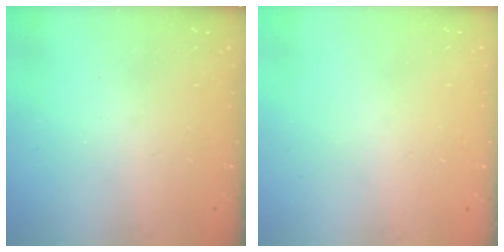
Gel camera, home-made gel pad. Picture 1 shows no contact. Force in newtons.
{"total": 0.0}